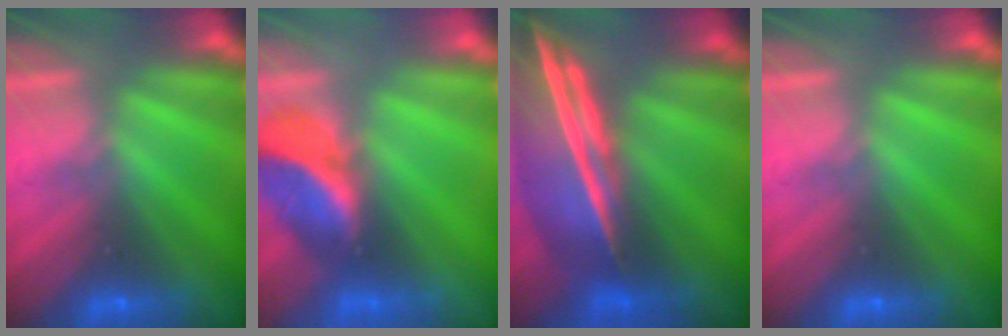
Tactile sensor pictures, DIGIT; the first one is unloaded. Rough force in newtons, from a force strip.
{"total": 2.8}
{"total": 7.4}
{"total": 0.0}